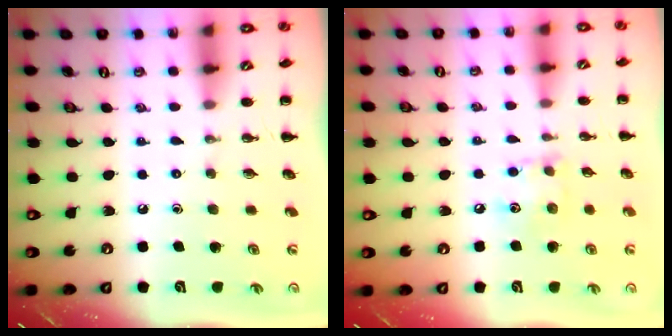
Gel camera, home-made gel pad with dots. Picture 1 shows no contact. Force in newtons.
{"total": 7.0, "press": 7.0, "slide": 0.7}